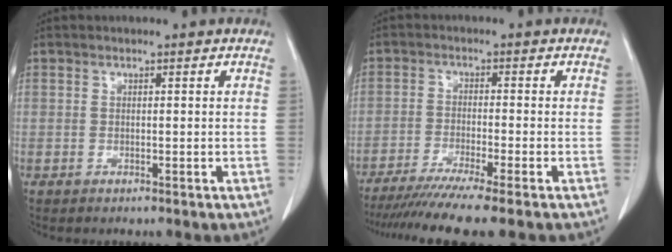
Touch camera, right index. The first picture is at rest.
{"total": 10.7, "force": [-8.8, -1.2, 5.9], "torque": [-0.075, -0.030, -0.137]}